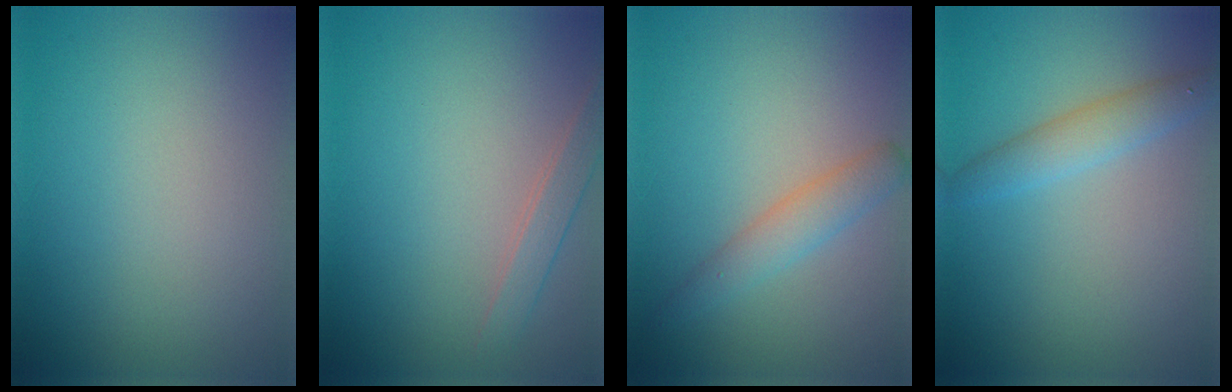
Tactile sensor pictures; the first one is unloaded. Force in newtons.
{"total": 1.8, "press": 1.8, "slide": 0.1}
{"total": 1.7, "press": 1.7, "slide": 0.1}
{"total": 2.5, "press": 2.5, "slide": 0.2}